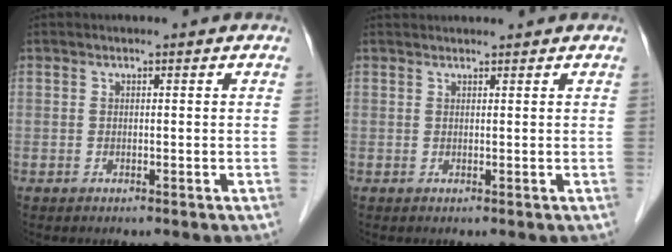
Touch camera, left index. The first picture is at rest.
{"total": 3.0, "force": [2.9, 0.3, 0.5], "torque": [-0.006, 0.029, 0.043]}